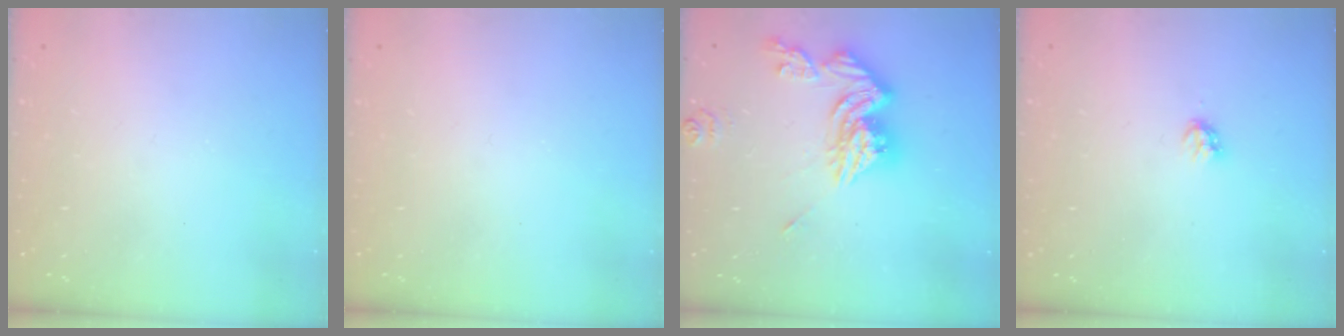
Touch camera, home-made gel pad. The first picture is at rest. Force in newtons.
{"total": 0.0}
{"total": 15.7, "press": 15.6, "slide": 1.7}
{"total": 2.4, "press": 2.4, "slide": 0.3}